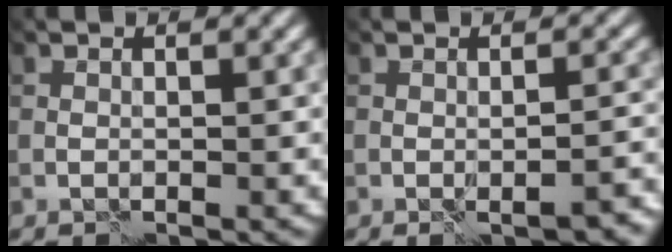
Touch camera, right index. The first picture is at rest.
{"total": 2.1, "force": [-1.8, -0.1, 1.1], "torque": [-0.008, 0.000, -0.012]}